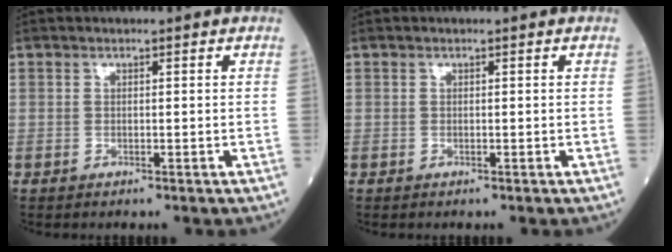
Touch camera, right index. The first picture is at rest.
{"total": 0.0}